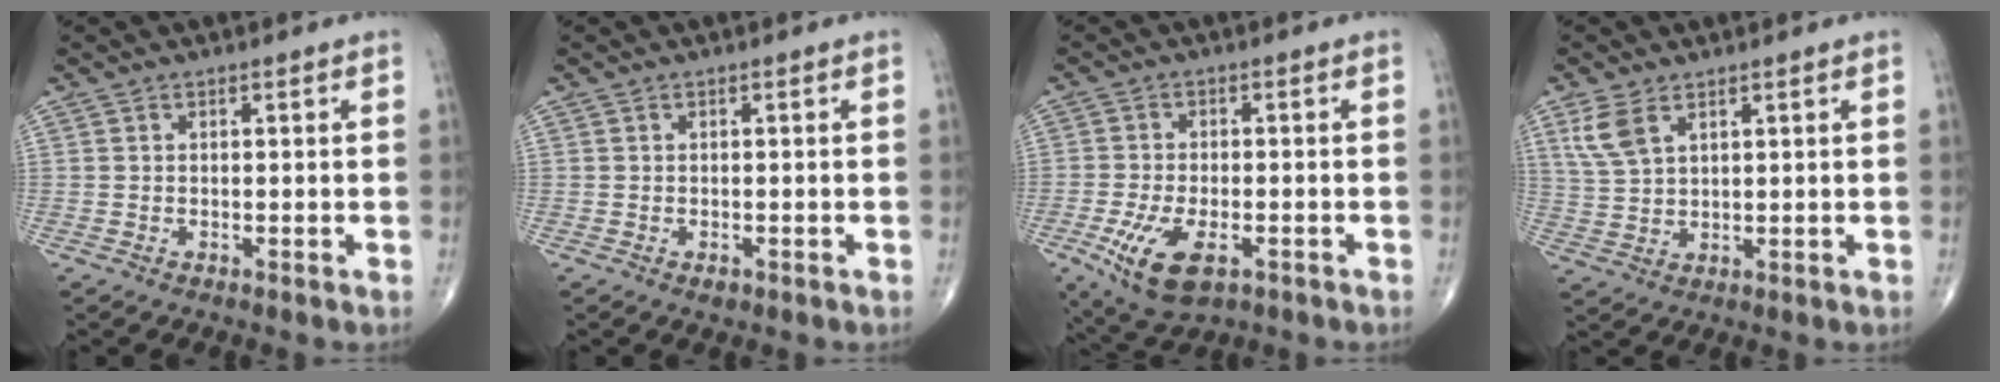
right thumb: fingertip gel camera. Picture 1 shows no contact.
{"total": 1.0, "force": [-0.5, 0.6, 0.6], "torque": [-0.007, -0.001, -0.005]}
{"total": 10.4, "force": [-4.2, 5.0, 8.1], "torque": [-0.157, -0.001, -0.065]}
{"total": 5.6, "force": [3.0, 2.8, 3.7], "torque": [-0.080, -0.006, 0.072]}